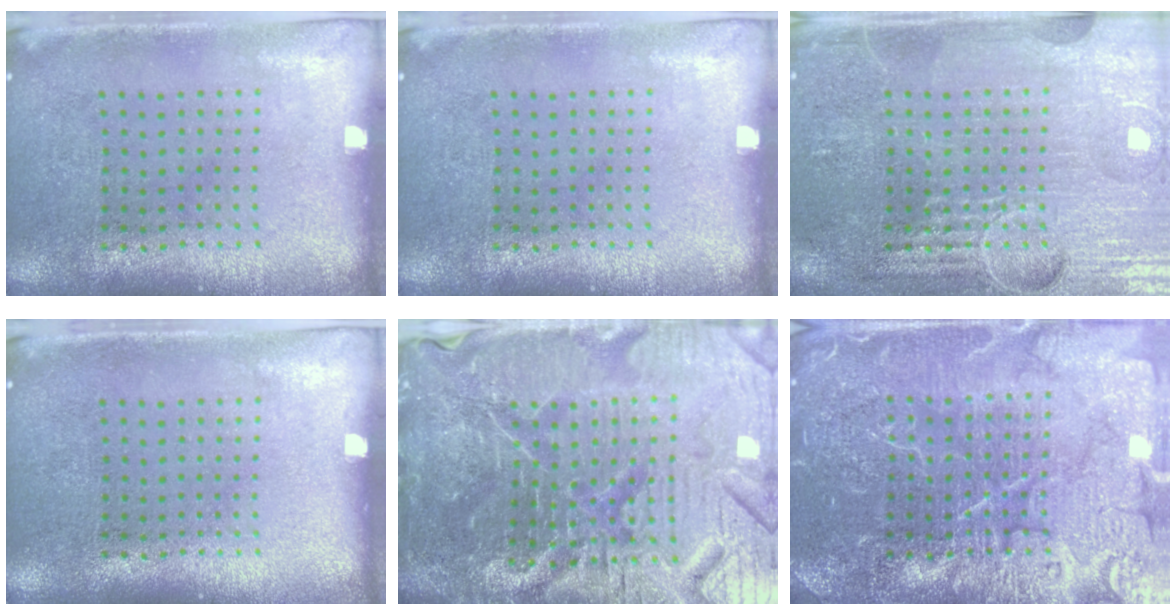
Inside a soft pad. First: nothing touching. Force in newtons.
{"total": 0.0}
{"total": 4.0, "press": 4.0, "slide": 0.5}
{"total": 0.0}
{"total": 7.2, "press": 6.4, "slide": 3.4}
{"total": 7.0, "press": 6.9, "slide": 0.9}